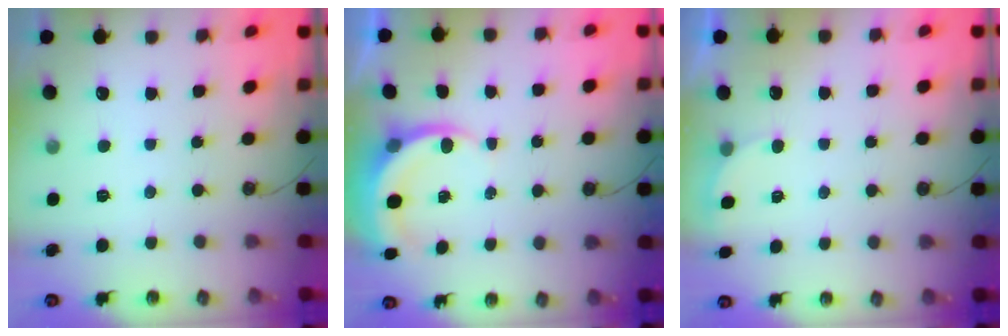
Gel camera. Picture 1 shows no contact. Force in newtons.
{"total": 4.7, "press": 4.7, "slide": 0.3}
{"total": 2.2, "press": 2.0, "slide": 1.0}